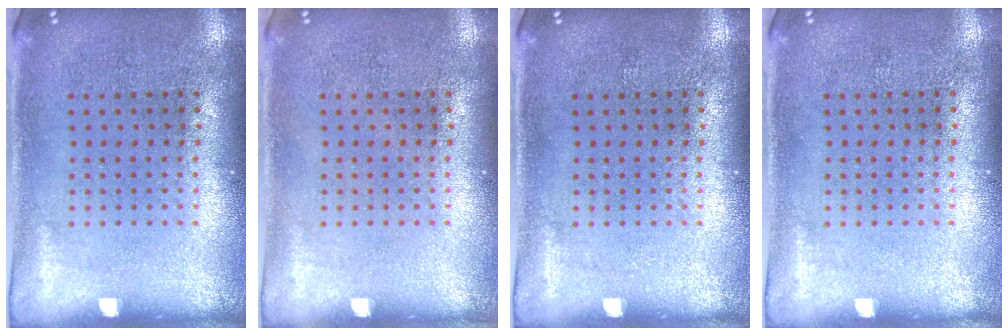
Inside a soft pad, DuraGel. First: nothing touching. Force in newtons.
{"total": 0.0}
{"total": 0.0}
{"total": 0.0}